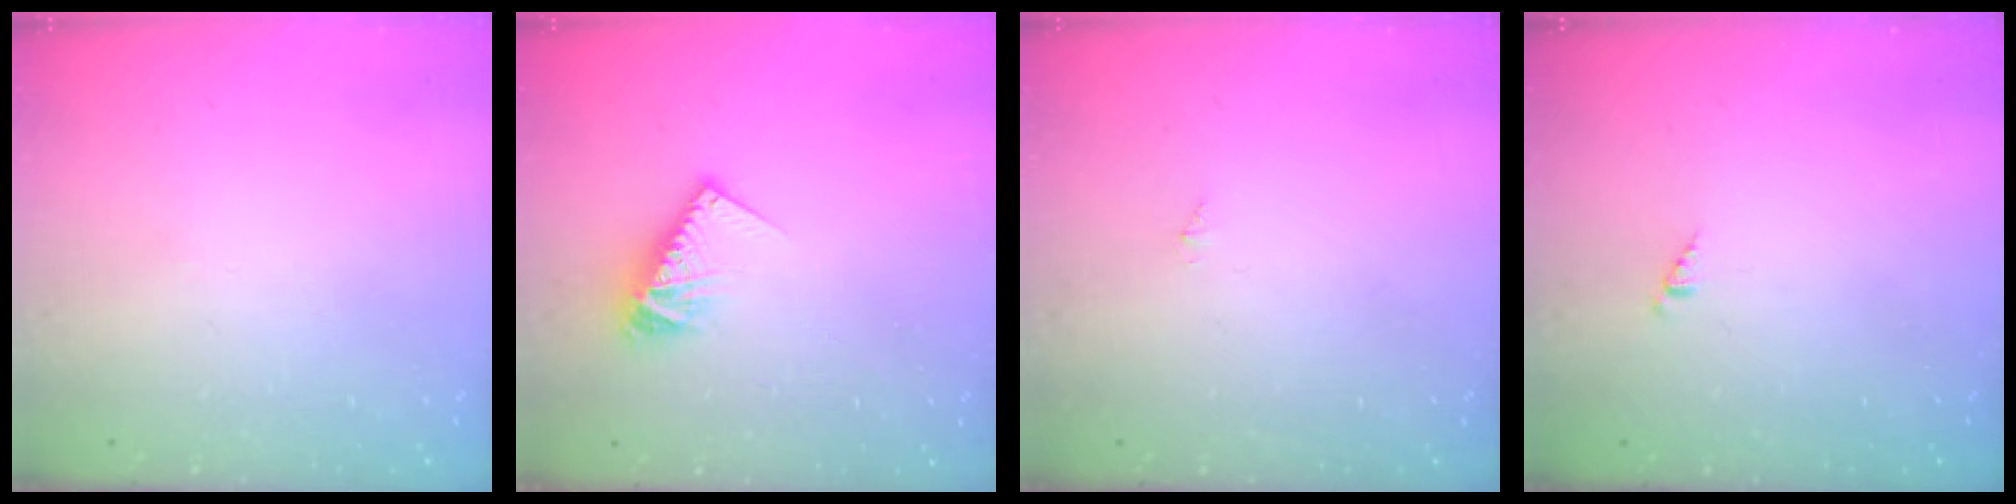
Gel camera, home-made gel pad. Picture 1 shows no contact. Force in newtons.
{"total": 9.2, "press": 9.2, "slide": 0.8}
{"total": 0.0}
{"total": 0.8, "press": 0.8, "slide": 0.2}